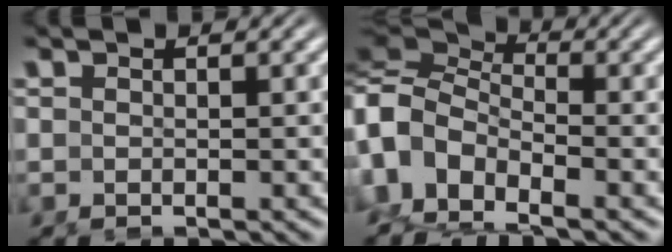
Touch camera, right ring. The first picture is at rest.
{"total": 10.7, "force": [-0.8, 9.3, 5.2], "torque": [-0.147, -0.031, -0.021]}